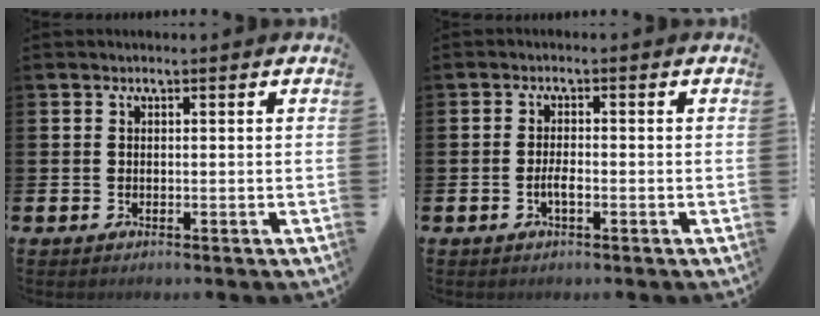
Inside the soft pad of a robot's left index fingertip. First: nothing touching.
{"total": 1.8, "force": [-0.7, 0.6, 1.6], "torque": [-0.027, 0.000, -0.014]}